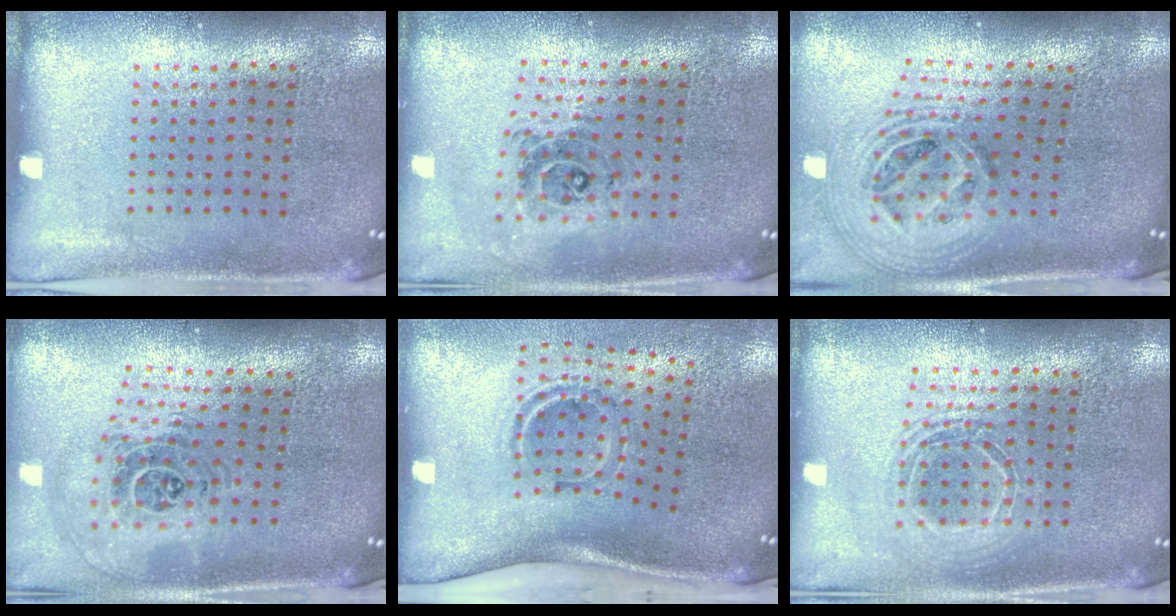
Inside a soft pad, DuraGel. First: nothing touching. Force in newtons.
{"total": 0.8, "press": 0.8, "slide": 0.2}
{"total": 2.8, "press": 1.8, "slide": 2.1}
{"total": 1.5, "press": 1.3, "slide": 0.8}
{"total": 2.1, "press": 1.2, "slide": 1.8}
{"total": 1.8, "press": 1.5, "slide": 1.0}